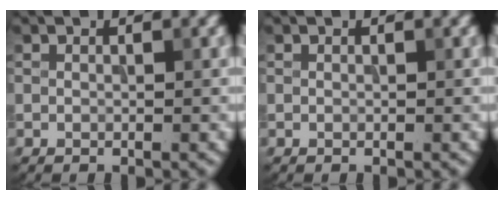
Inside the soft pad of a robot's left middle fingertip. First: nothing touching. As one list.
[{"total": 0.0}]